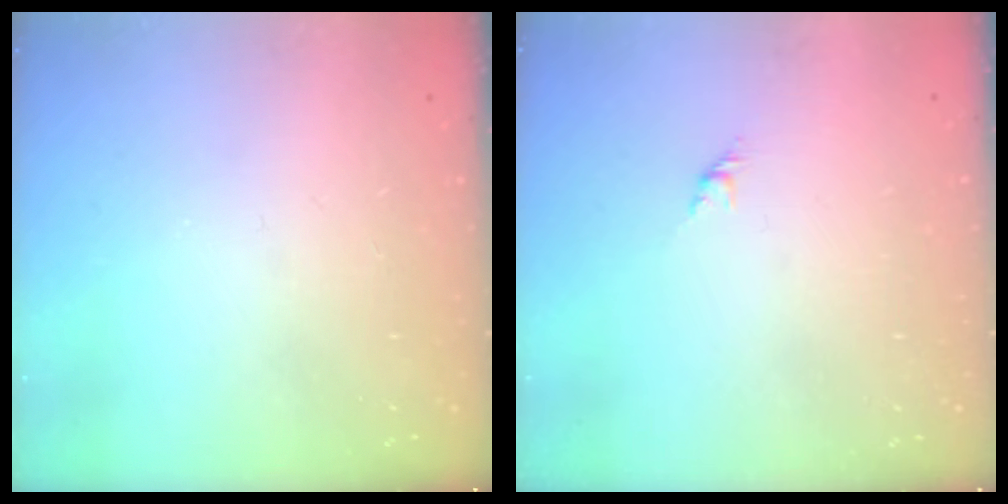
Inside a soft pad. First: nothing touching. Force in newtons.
{"total": 1.6, "press": 1.5, "slide": 0.7}